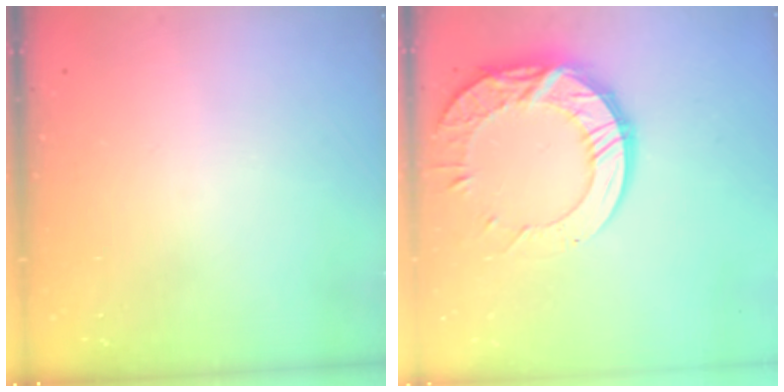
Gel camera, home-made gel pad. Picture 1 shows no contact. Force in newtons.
{"total": 15.6, "press": 15.6, "slide": 1.1}